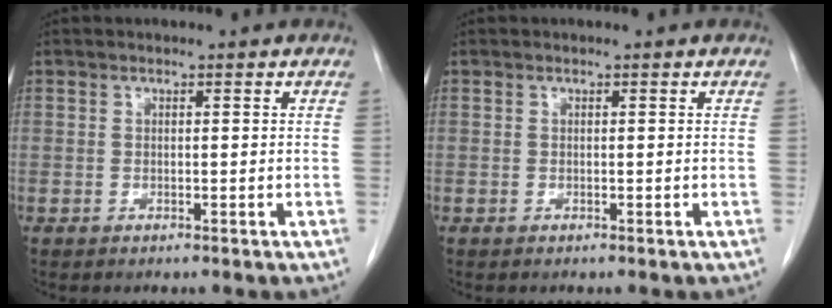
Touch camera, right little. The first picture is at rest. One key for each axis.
{"total": 0.0}